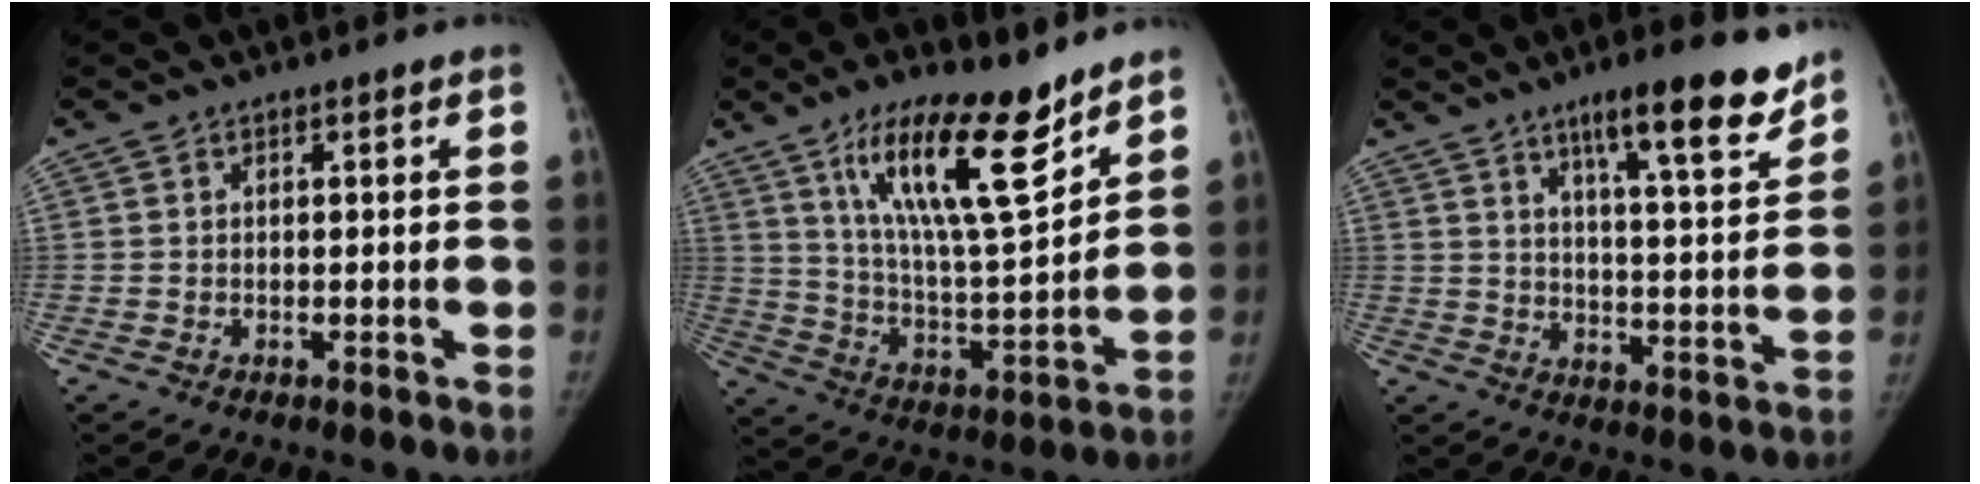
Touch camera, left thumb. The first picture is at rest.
{"total": 19.2, "force": [12.3, 4.7, 14.0], "torque": [-0.208, -0.074, 0.220]}
{"total": 14.5, "force": [10.0, 2.7, 10.1], "torque": [-0.126, -0.058, 0.154]}